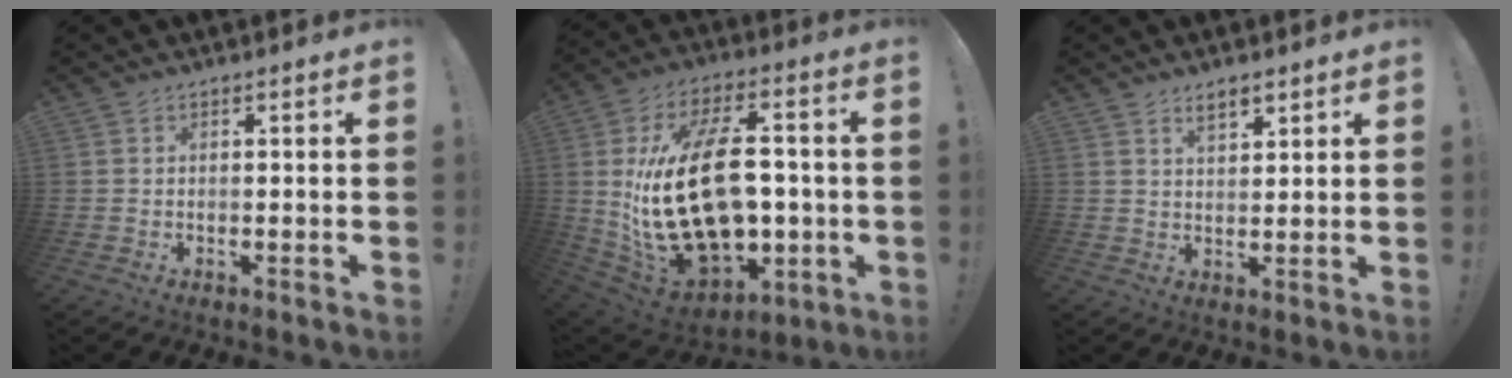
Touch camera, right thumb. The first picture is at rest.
{"total": 29.2, "force": [-0.9, 17.0, 23.8], "torque": [-0.455, 0.010, -0.004]}
{"total": 4.3, "force": [3.1, 2.0, 2.2], "torque": [-0.021, -0.019, 0.053]}